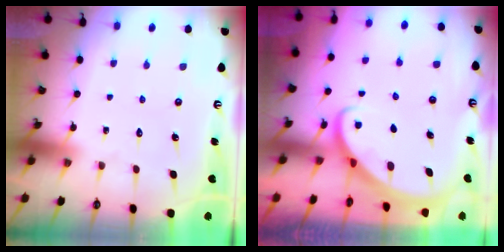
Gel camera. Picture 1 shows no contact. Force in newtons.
{"total": 2.8, "press": 2.8, "slide": 0.3}